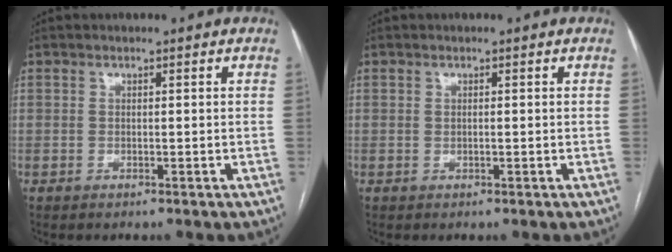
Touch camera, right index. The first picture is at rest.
{"total": 0.0}